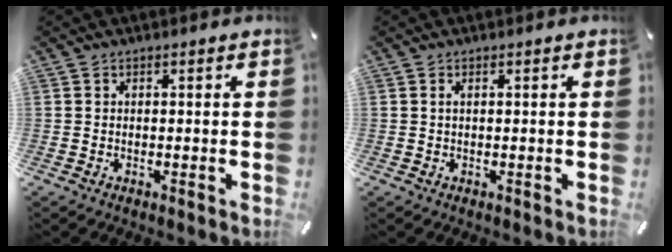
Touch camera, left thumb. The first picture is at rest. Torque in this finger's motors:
{"motor_torque": [-0.15, -0.18, 0.06, -0.03, -0.01]}